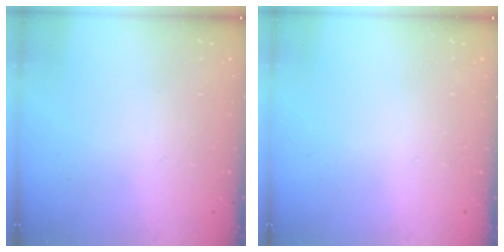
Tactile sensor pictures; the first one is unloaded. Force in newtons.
{"total": 0.0}